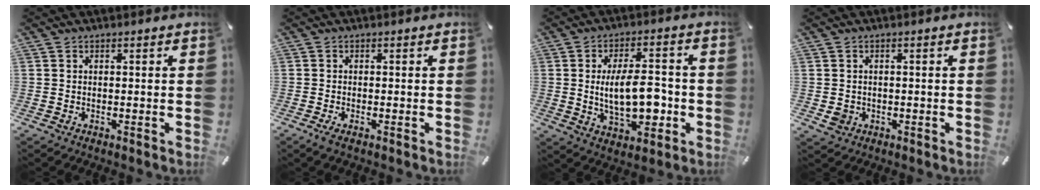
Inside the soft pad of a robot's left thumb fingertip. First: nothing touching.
{"total": 1.4, "force": [-0.7, 0.4, 1.1], "torque": [-0.018, 0.000, -0.012]}
{"total": 14.1, "force": [-1.2, 7.3, 12.0], "torque": [-0.199, -0.002, -0.021]}
{"total": 2.6, "force": [-0.5, 2.4, 1.0], "torque": [-0.024, 0.000, -0.011]}